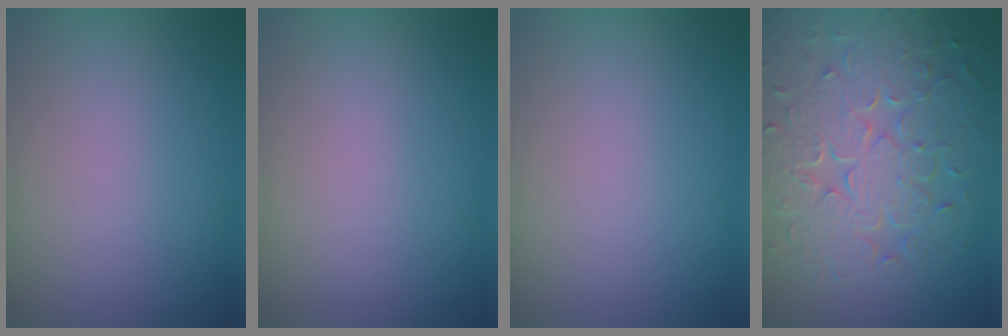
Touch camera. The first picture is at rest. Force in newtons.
{"total": 0.0}
{"total": 0.0}
{"total": 8.7, "press": 6.3, "slide": 6.0}